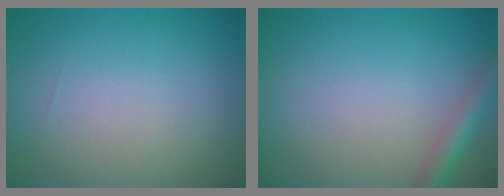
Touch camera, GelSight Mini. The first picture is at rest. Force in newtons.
{"total": 2.6, "press": 2.6, "slide": 0.1}